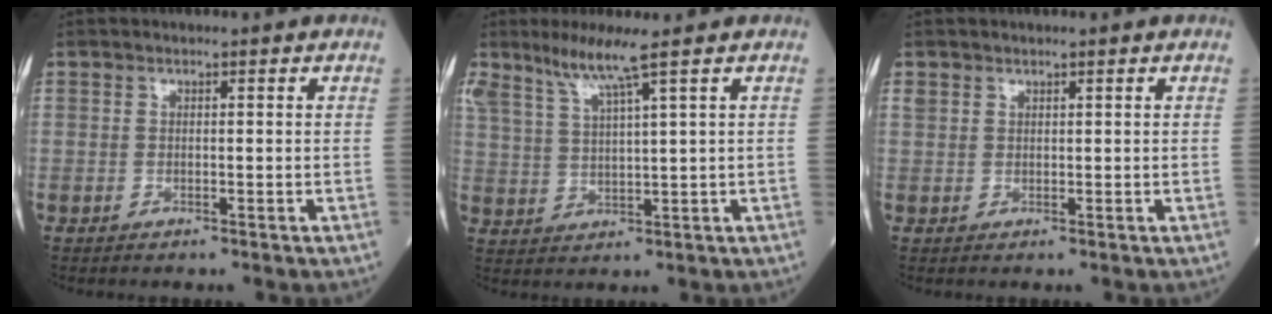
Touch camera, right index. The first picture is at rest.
{"total": 6.1, "force": [4.3, -0.9, 4.2], "torque": [-0.090, -0.002, 0.090]}
{"total": 1.4, "force": [1.0, 0.9, 0.2], "torque": [0.001, 0.004, 0.019]}